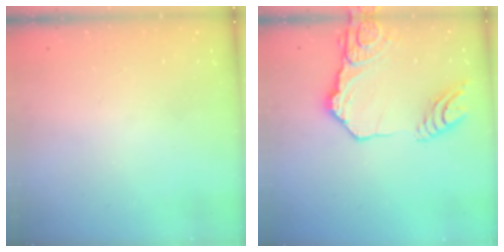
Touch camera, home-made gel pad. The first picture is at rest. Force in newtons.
{"total": 16.9, "press": 16.8, "slide": 1.9}